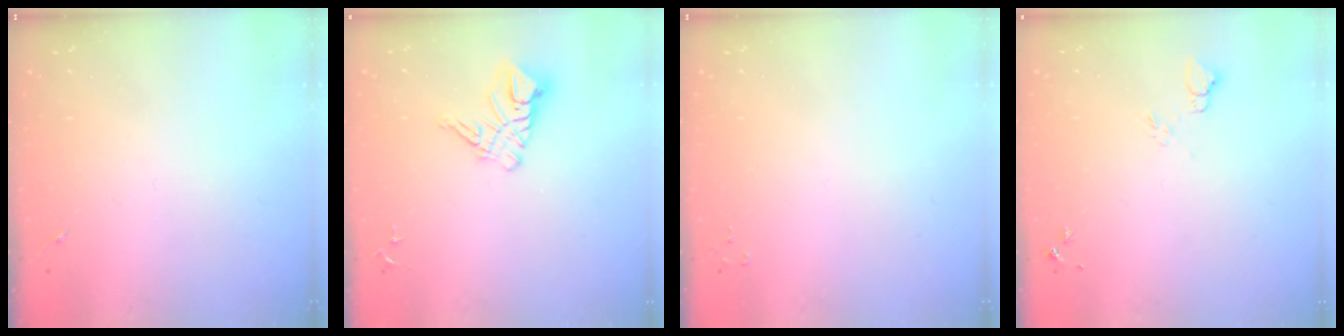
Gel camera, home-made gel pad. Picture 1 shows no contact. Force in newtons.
{"total": 10.9, "press": 10.8, "slide": 1.1}
{"total": 2.2, "press": 2.2, "slide": 0.2}
{"total": 5.9, "press": 5.8, "slide": 0.5}